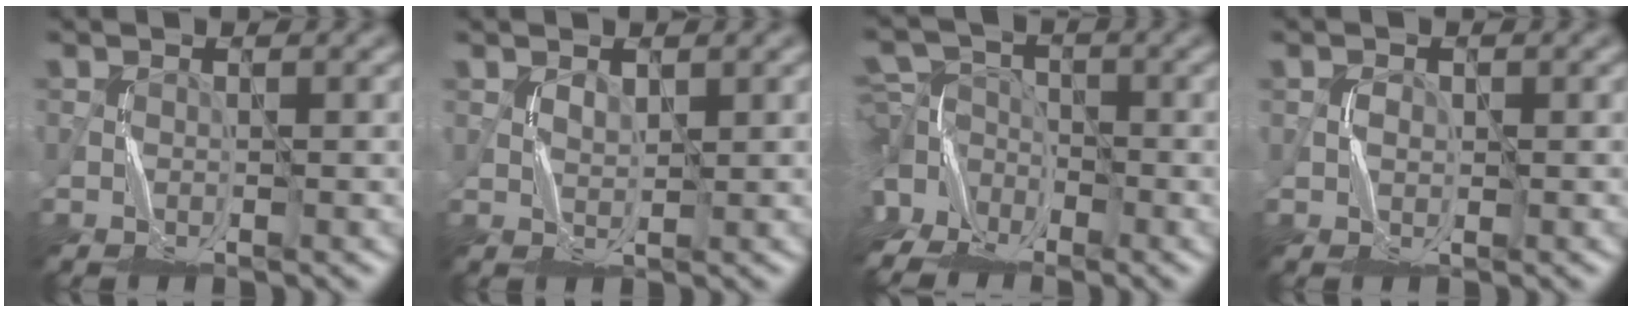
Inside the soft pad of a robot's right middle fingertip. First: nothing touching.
{"total": 1.1, "force": [0.7, 0.6, 0.5], "torque": [-0.011, -0.002, 0.018]}
{"total": 8.6, "force": [-3.7, 7.0, 3.2], "torque": [-0.065, -0.003, -0.090]}
{"total": 0.8, "force": [-0.1, 0.7, 0.2], "torque": [0.000, 0.000, 0.000]}